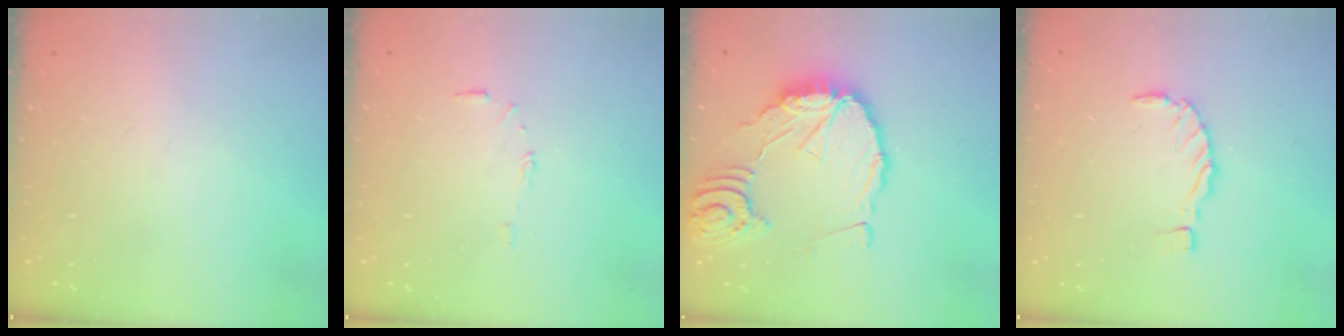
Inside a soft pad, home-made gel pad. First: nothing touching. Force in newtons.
{"total": 5.2, "press": 5.1, "slide": 0.4}
{"total": 16.5, "press": 16.5, "slide": 1.6}
{"total": 0.0}